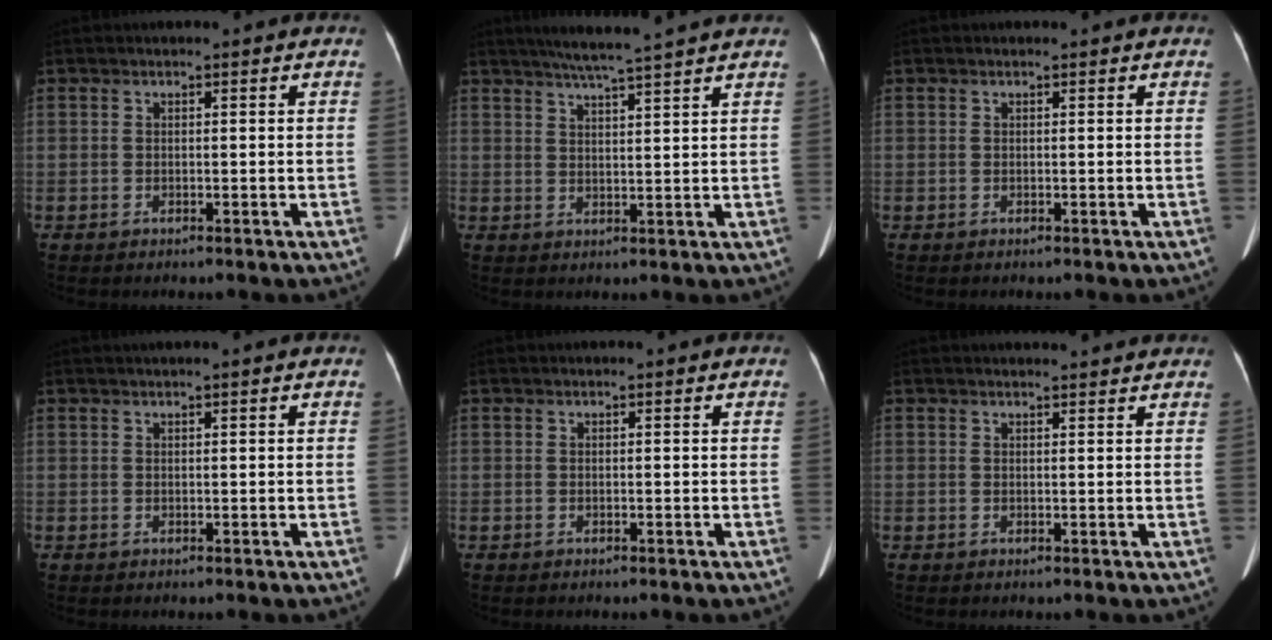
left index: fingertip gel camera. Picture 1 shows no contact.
{"total": 8.6, "force": [7.3, -1.1, 4.4], "torque": [-0.074, 0.016, 0.104]}
{"total": 0.5, "force": [0.5, 0.0, 0.2], "torque": [-0.004, 0.007, 0.009]}
{"total": 1.5, "force": [1.2, -0.3, 0.9], "torque": [-0.014, 0.016, 0.026]}
{"total": 0.0}
{"total": 4.9, "force": [4.7, 0.3, 1.3], "torque": [-0.017, 0.018, 0.050]}